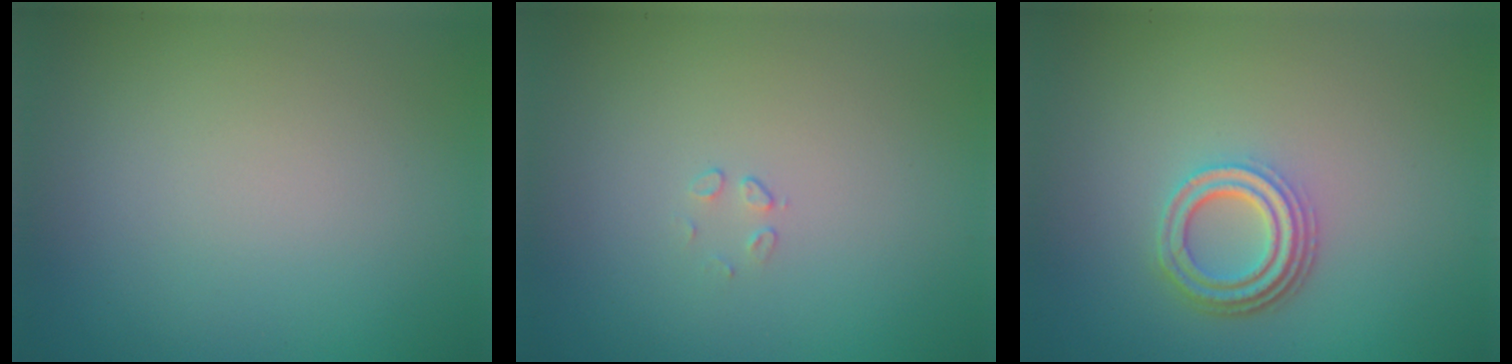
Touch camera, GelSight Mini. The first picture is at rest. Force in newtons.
{"total": 0.5, "press": 0.2, "slide": 0.5}
{"total": 3.9, "press": 3.0, "slide": 2.5}